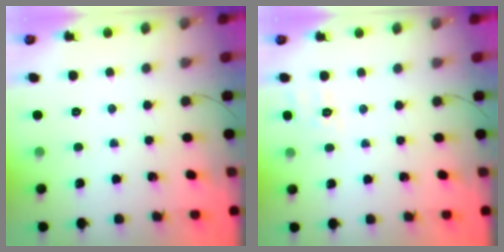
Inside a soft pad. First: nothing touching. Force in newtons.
{"total": 2.0, "press": 1.1, "slide": 1.7}